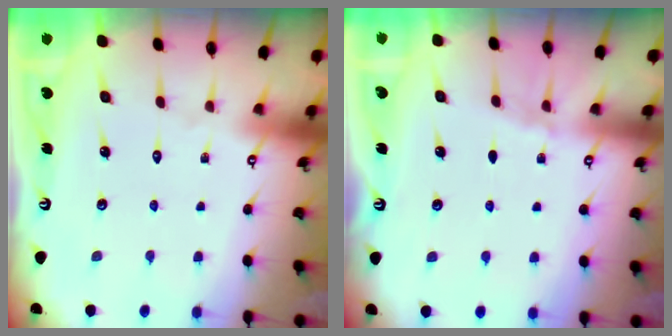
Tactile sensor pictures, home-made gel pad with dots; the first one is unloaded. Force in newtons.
{"total": 1.8, "press": 1.8, "slide": 0.3}